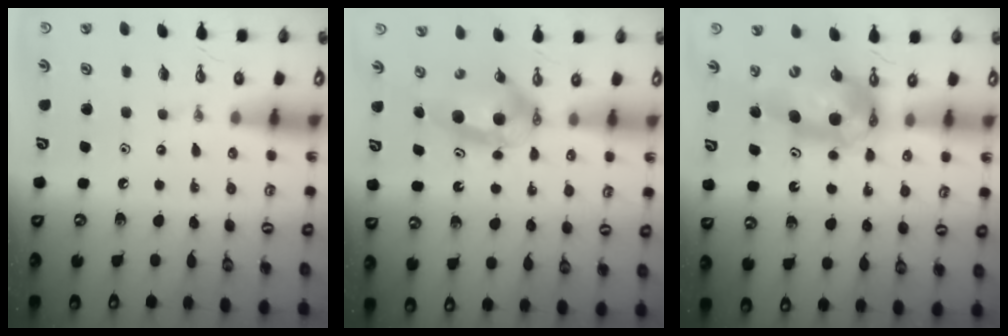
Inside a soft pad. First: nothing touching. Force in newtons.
{"total": 7.5, "press": 5.9, "slide": 4.6}
{"total": 11.3, "press": 11.3, "slide": 1.2}